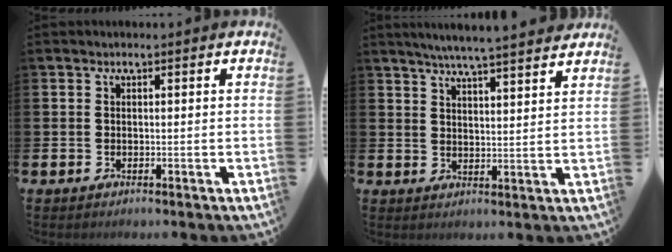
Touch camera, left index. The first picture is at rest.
{"total": 5.9, "force": [5.6, -0.7, 1.5], "torque": [-0.038, -0.035, 0.096]}